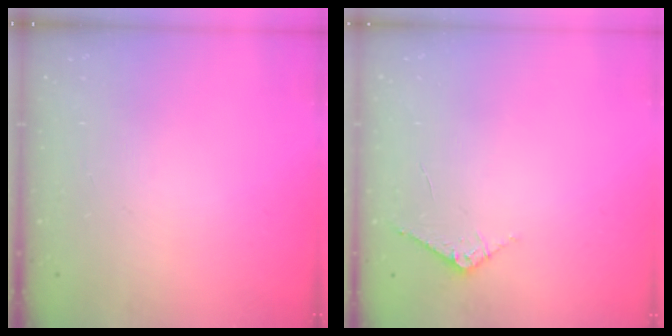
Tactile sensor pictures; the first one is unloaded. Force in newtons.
{"total": 6.1, "press": 6.1, "slide": 0.5}